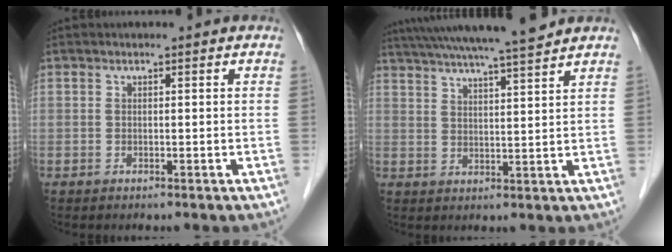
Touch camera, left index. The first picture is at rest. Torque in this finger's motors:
{"motor_torque": [0.20, -0.89, 0.95, 0.21]}